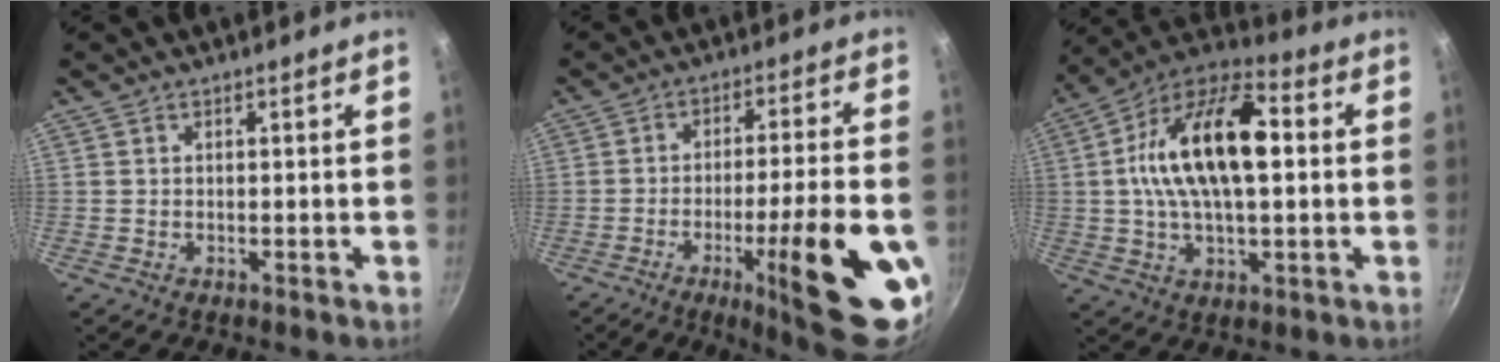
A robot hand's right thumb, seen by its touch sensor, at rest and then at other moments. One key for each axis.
{"total": 20.9, "fx": -7.0, "fy": 3.8, "fz": 19.3, "tx": -0.249, "ty": 0.017, "tz": -0.097}
{"total": 20.2, "fx": 2.3, "fy": 10.1, "fz": 17.4, "tx": -0.294, "ty": 0.027, "tz": 0.023}